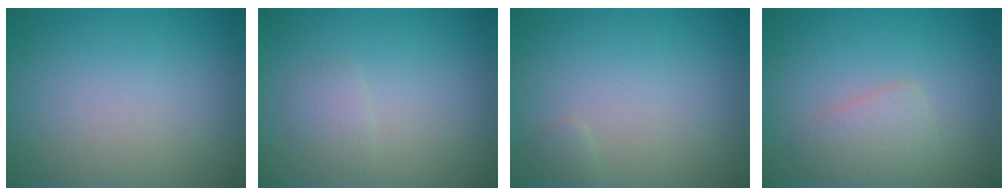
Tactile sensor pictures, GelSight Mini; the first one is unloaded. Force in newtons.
{"total": 1.2, "press": 1.2, "slide": 0.1}
{"total": 0.6, "press": 0.6, "slide": 0.1}
{"total": 2.4, "press": 2.4, "slide": 0.1}